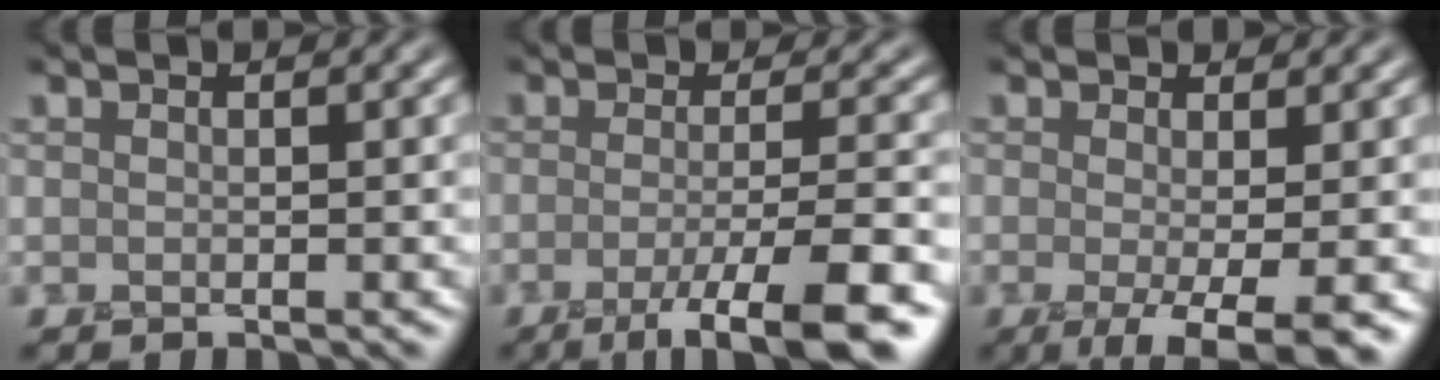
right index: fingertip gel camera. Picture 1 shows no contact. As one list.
[{"total": 7.0, "force": [-3.8, 1.3, 5.7], "torque": [-0.081, -0.006, -0.066]}, {"total": 5.4, "force": [-2.0, 1.2, 4.8], "torque": [-0.070, -0.014, -0.030]}]